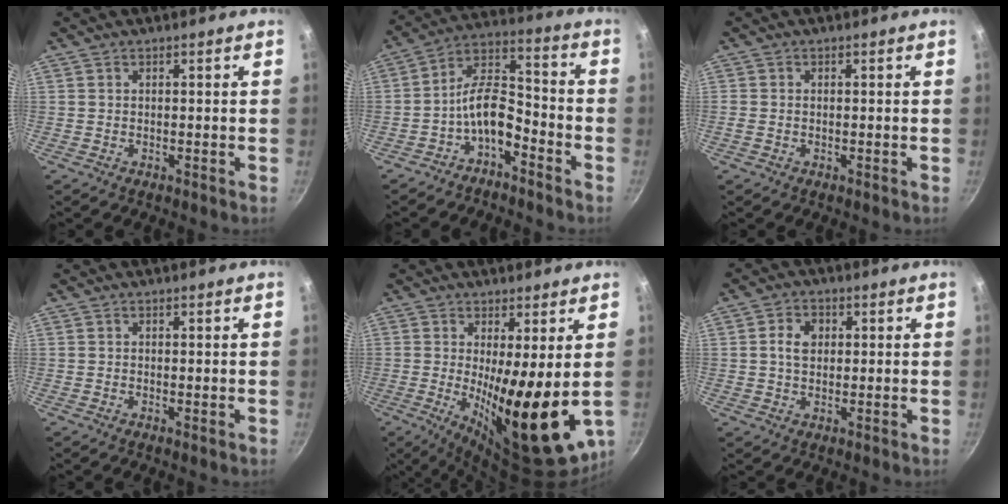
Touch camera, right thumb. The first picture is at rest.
{"total": 9.7, "force": [-5.2, 4.9, 6.5], "torque": [-0.109, 0.070, -0.099]}
{"total": 0.9, "force": [-0.1, 0.7, 0.5], "torque": [-0.013, 0.002, -0.002]}
{"total": 0.0}
{"total": 17.6, "force": [-0.5, 4.7, 17.0], "torque": [-0.236, -0.037, 0.009]}
{"total": 4.7, "force": [0.7, 3.5, 3.0], "torque": [-0.037, 0.006, 0.009]}